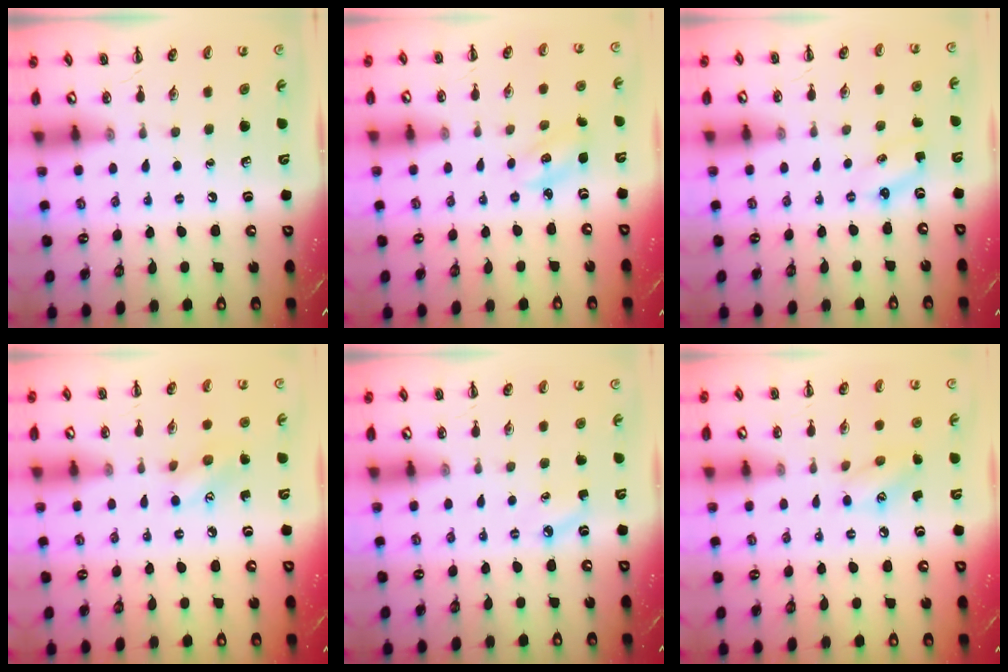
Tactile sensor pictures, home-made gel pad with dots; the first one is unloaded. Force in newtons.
{"total": 2.8, "press": 2.7, "slide": 0.7}
{"total": 2.9, "press": 2.8, "slide": 0.7}
{"total": 6.5, "press": 6.3, "slide": 1.3}
{"total": 2.8, "press": 2.7, "slide": 0.7}
{"total": 7.0, "press": 7.0, "slide": 0.8}